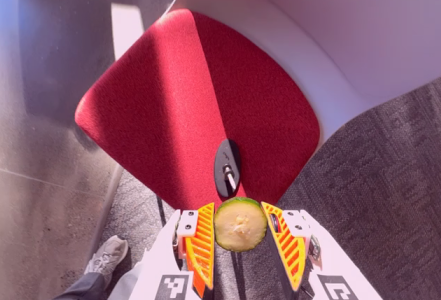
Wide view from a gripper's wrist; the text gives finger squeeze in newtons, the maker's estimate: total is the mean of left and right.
{"total": 5.5, "left": 5.6, "right": 5.4}